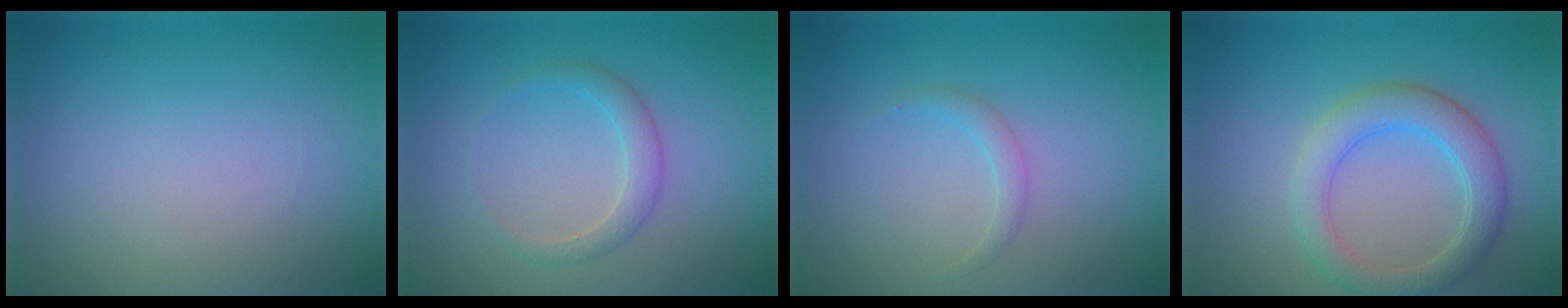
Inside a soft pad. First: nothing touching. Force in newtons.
{"total": 1.9, "press": 1.9, "slide": 0.1}
{"total": 1.1, "press": 1.1, "slide": 0.1}
{"total": 4.1, "press": 4.0, "slide": 0.3}